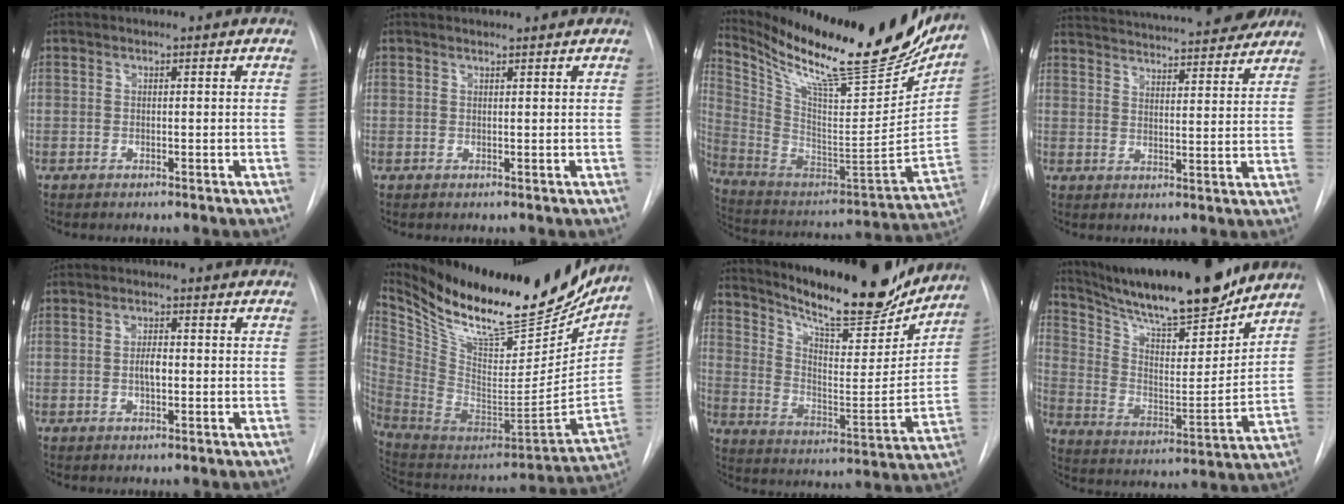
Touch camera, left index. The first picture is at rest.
{"total": 1.5, "force": [1.5, 0.0, 0.1], "torque": [-0.007, 0.008, 0.026]}
{"total": 30.0, "force": [24.8, 4.6, 16.3], "torque": [-0.285, -0.066, 0.373]}
{"total": 24.8, "force": [22.8, 3.1, 9.3], "torque": [-0.158, -0.012, 0.299]}
{"total": 2.5, "force": [-0.2, 0.9, 2.3], "torque": [-0.043, 0.002, -0.002]}
{"total": 30.4, "force": [25.4, 7.2, 15.1], "torque": [-0.267, -0.052, 0.390]}
{"total": 21.5, "force": [19.0, 3.8, 9.4], "torque": [-0.158, -0.035, 0.283]}
{"total": 22.1, "force": [19.2, 2.9, 10.6], "torque": [-0.188, -0.013, 0.309]}